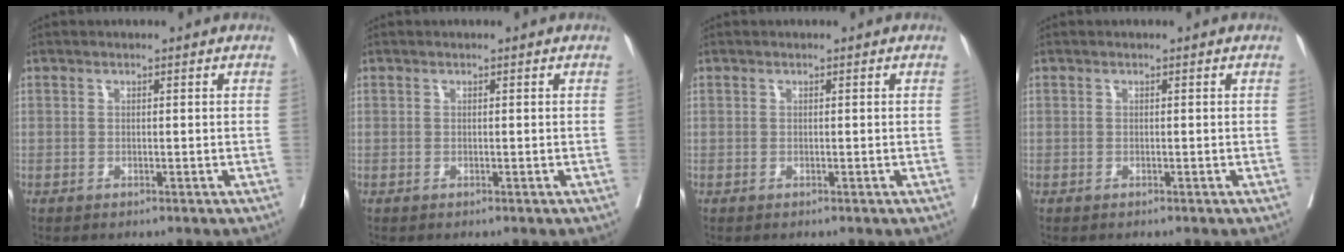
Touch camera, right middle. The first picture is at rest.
{"total": 0.0}
{"total": 0.0}
{"total": 0.0}